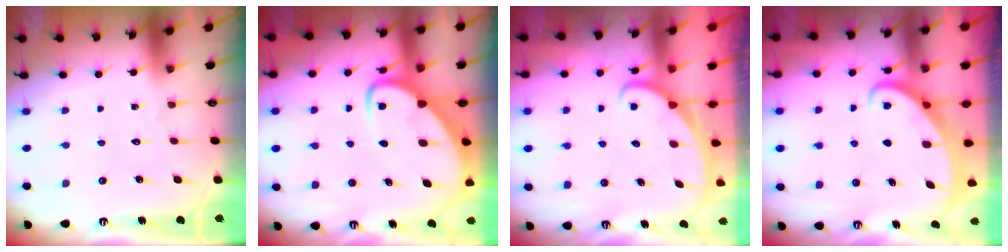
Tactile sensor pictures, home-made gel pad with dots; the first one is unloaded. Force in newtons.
{"total": 5.9, "press": 5.9, "slide": 0.6}
{"total": 2.3, "press": 2.3, "slide": 0.1}
{"total": 2.5, "press": 2.5, "slide": 0.3}